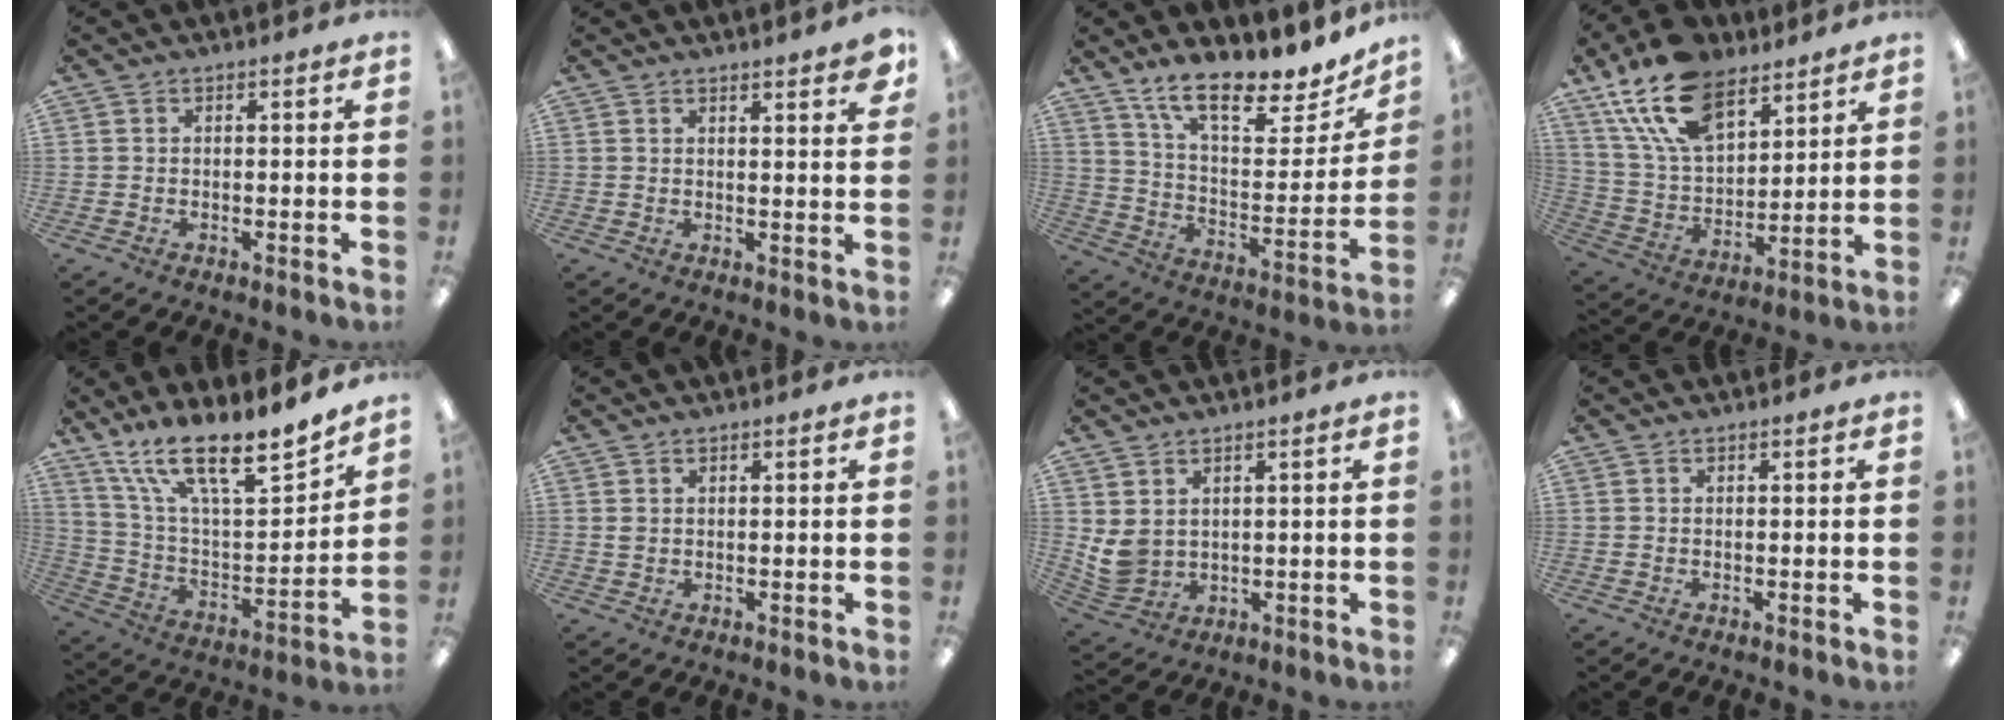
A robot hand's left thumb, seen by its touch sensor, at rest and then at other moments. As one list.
[{"total": 3.1, "force": [2.7, 0.2, 1.5], "torque": [-0.013, -0.018, 0.043]}, {"total": 17.2, "force": [13.7, 5.2, 9.0], "torque": [-0.157, -0.092, 0.237]}, {"total": 18.8, "force": [12.0, 10.2, 10.2], "torque": [-0.211, -0.047, 0.223]}, {"total": 18.7, "force": [15.2, 4.0, 10.1], "torque": [-0.188, -0.111, 0.262]}, {"total": 1.1, "force": [0.7, 0.7, 0.5], "torque": [-0.011, 0.002, 0.013]}, {"total": 5.4, "force": [2.7, 4.1, 2.3], "torque": [-0.058, -0.017, 0.052]}, {"total": 0.0}]